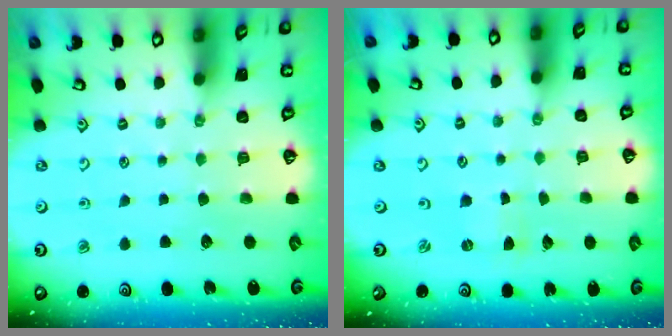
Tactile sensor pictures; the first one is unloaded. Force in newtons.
{"total": 0.0}